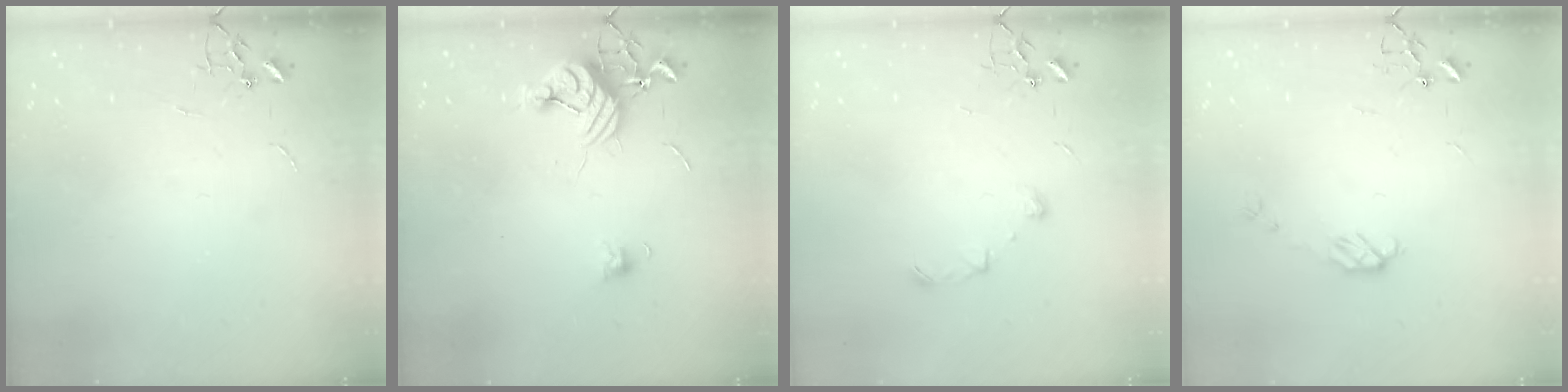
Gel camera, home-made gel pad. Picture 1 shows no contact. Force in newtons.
{"total": 12.1, "press": 12.0, "slide": 1.3}
{"total": 8.0, "press": 7.9, "slide": 0.7}
{"total": 5.0, "press": 5.0, "slide": 0.2}